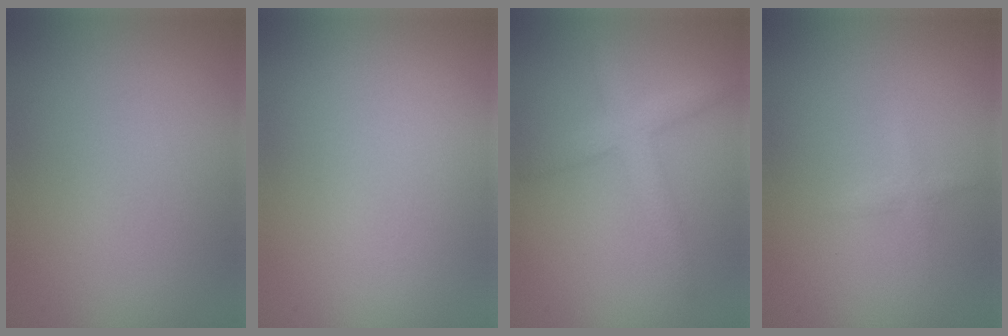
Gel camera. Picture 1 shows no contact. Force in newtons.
{"total": 0.0}
{"total": 2.9, "press": 2.9, "slide": 0.1}
{"total": 0.8, "press": 0.8, "slide": 0.1}